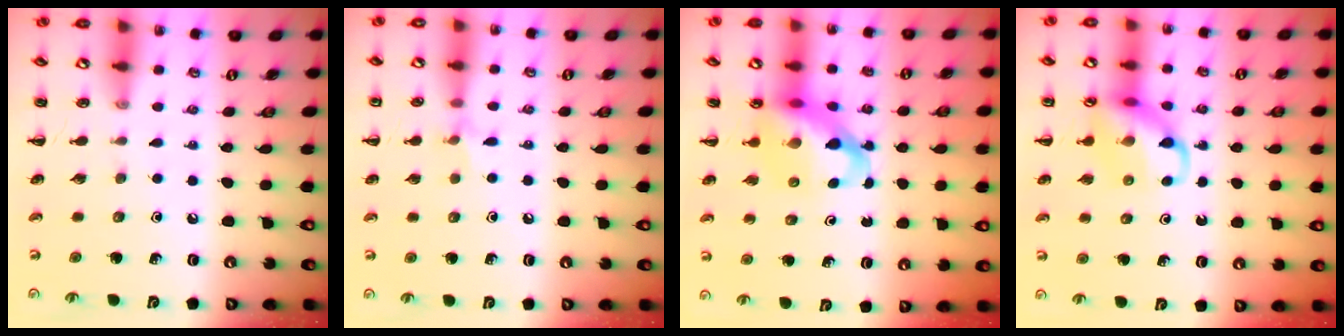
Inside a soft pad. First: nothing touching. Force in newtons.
{"total": 5.7, "press": 5.5, "slide": 1.5}
{"total": 12.0, "press": 11.6, "slide": 3.3}
{"total": 11.3, "press": 11.2, "slide": 1.6}